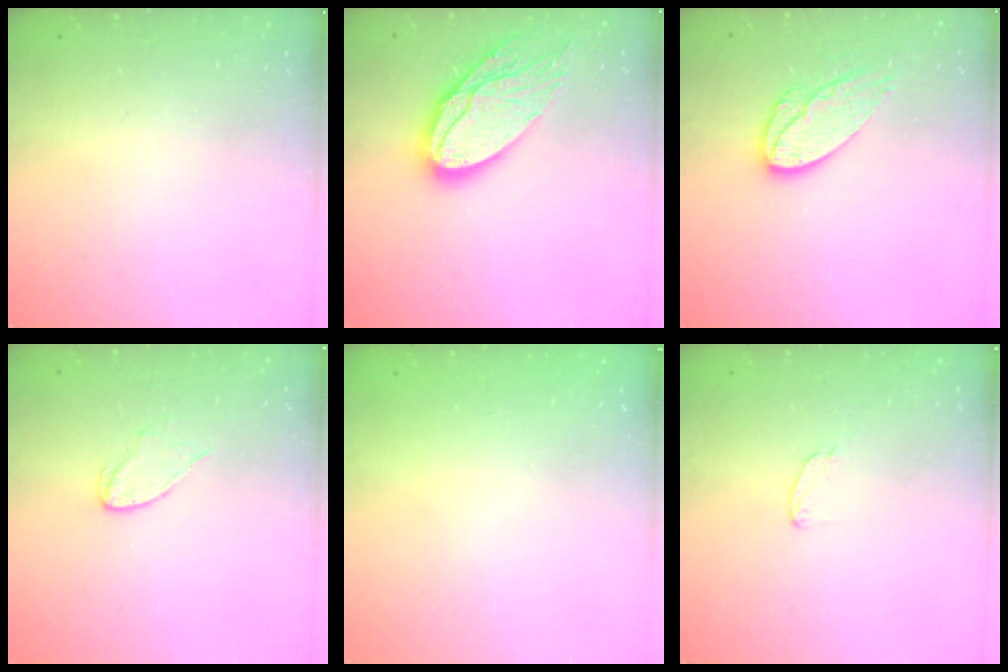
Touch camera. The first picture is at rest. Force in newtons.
{"total": 17.8, "press": 17.7, "slide": 1.5}
{"total": 13.0, "press": 13.0, "slide": 1.0}
{"total": 4.5, "press": 4.4, "slide": 0.3}
{"total": 0.0}
{"total": 5.5, "press": 5.5, "slide": 0.5}